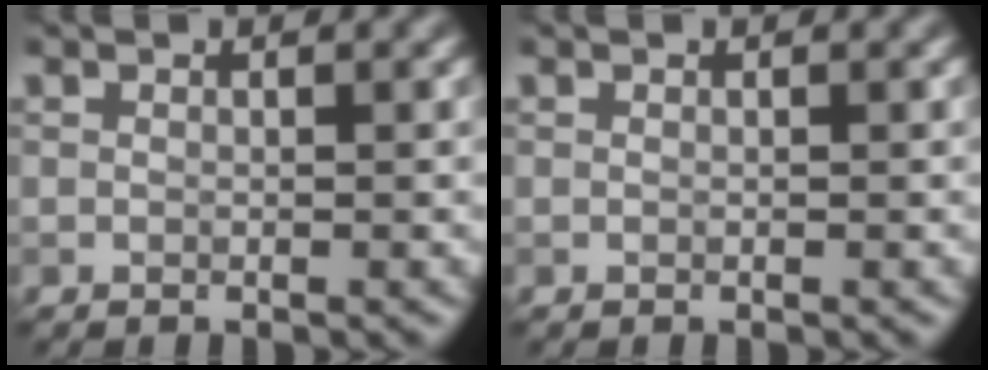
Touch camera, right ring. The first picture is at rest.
{"total": 0.0}